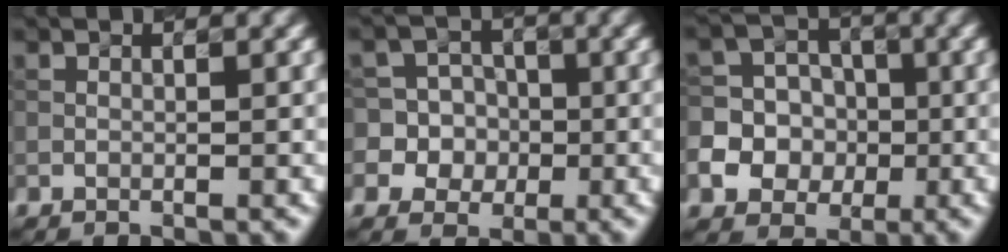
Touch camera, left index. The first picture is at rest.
{"total": 7.6, "force": [-0.2, 7.4, 1.7], "torque": [-0.039, 0.029, -0.013]}
{"total": 10.4, "force": [-2.5, 9.8, 2.4], "torque": [-0.066, -0.004, -0.059]}